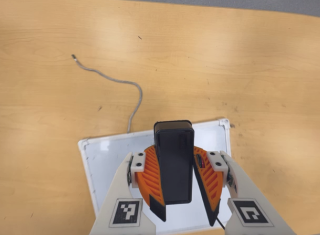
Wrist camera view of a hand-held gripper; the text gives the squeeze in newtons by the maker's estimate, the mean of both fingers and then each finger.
{"total": 9.7, "left": 9.9, "right": 9.5}